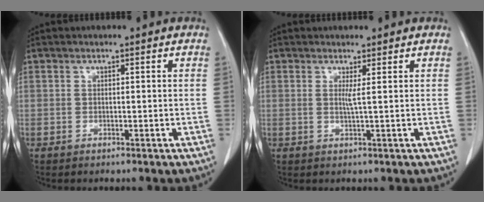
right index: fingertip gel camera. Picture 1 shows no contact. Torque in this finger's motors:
{"motor_torque": [-0.06, 0.14, -0.02, 0.01]}